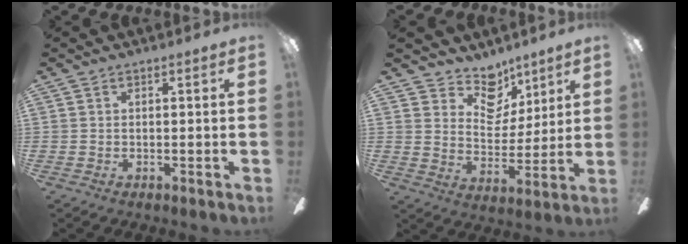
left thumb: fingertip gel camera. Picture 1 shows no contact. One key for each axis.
{"total": 11.0, "fx": 7.8, "fy": 7.1, "fz": 3.3, "tx": -0.054, "ty": -0.055, "tz": 0.150}